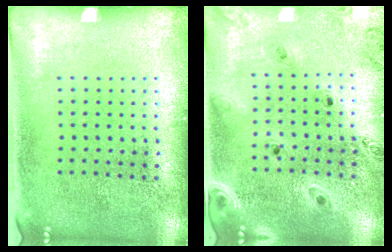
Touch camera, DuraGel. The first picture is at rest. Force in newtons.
{"total": 1.3, "press": 1.3, "slide": 0.2}